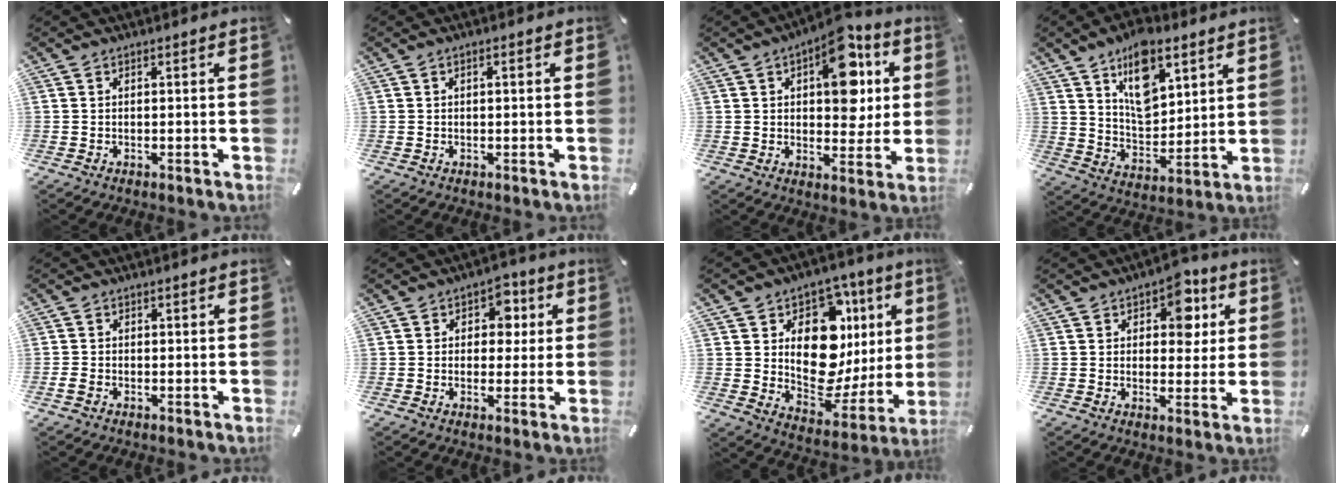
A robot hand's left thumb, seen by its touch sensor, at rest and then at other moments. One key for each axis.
{"total": 1.1, "fx": -0.1, "fy": 0.3, "fz": 1.0, "tx": -0.017, "ty": 0.001, "tz": -0.002}
{"total": 15.5, "fx": 5.7, "fy": 8.9, "fz": 11.3, "tx": -0.142, "ty": -0.020, "tz": 0.095}
{"total": 13.6, "fx": 7.9, "fy": 8.2, "fz": 7.5, "tx": -0.116, "ty": -0.038, "tz": 0.143}
{"total": 2.0, "fx": -0.9, "fy": 1.4, "fz": 1.1, "tx": -0.020, "ty": 0.005, "tz": -0.018}
{"total": 6.6, "fx": 0.9, "fy": 5.4, "fz": 3.6, "tx": -0.032, "ty": 0.002, "tz": 0.006}
{"total": 16.9, "fx": 5.6, "fy": 11.3, "fz": 11.2, "tx": -0.160, "ty": -0.060, "tz": 0.096}
{"total": 8.9, "fx": 3.3, "fy": 6.2, "fz": 5.5, "tx": -0.066, "ty": -0.004, "tz": 0.052}